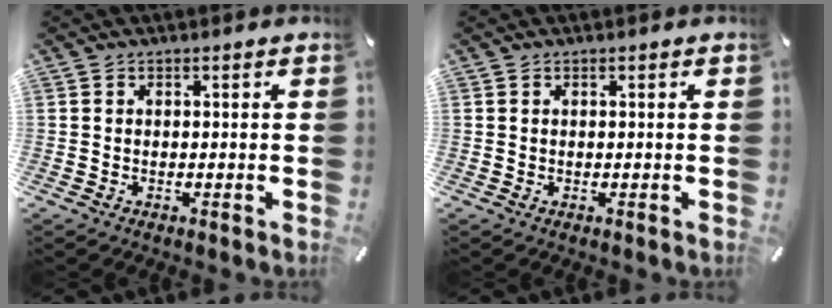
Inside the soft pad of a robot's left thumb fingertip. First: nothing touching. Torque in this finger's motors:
{"motor_torque": [0.00, 0.00, 0.00, 0.00, 0.00]}